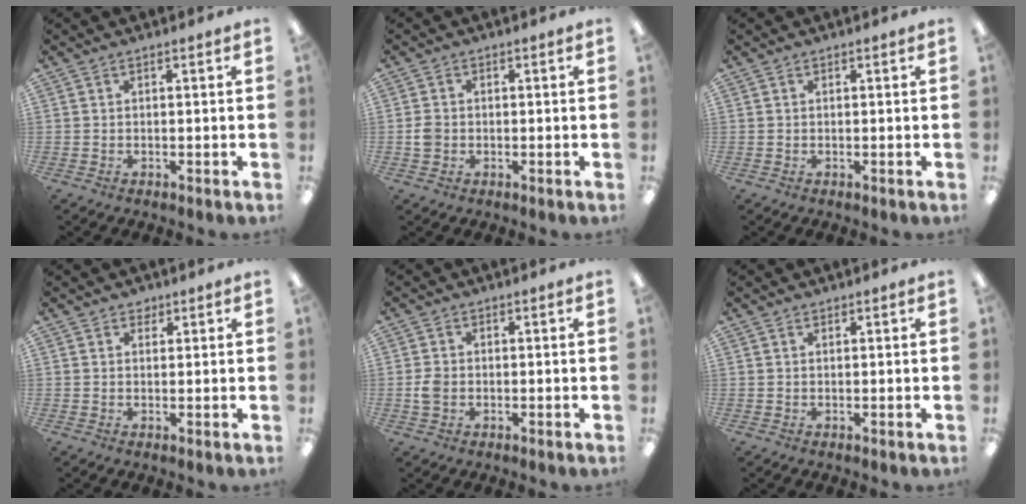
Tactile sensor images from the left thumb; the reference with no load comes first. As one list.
[{"total": 2.7, "force": [-0.4, 2.4, 1.2], "torque": [-0.013, 0.001, -0.009]}, {"total": 0.0}, {"total": 1.8, "force": [1.4, 1.1, 0.3], "torque": [0.001, -0.003, 0.024]}, {"total": 3.2, "force": [-0.5, 2.5, 1.9], "torque": [-0.025, 0.003, -0.010]}, {"total": 0.6, "force": [0.5, 0.2, 0.1], "torque": [-0.003, 0.001, 0.009]}]